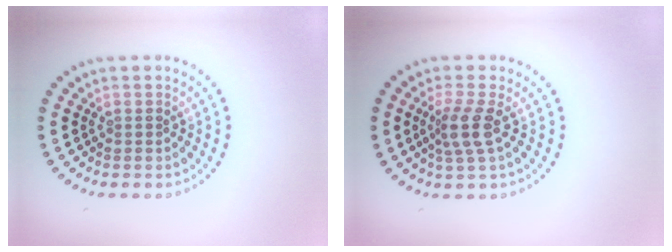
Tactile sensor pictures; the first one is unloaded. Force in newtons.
{"total": 2.7, "press": 2.1, "slide": 1.7}